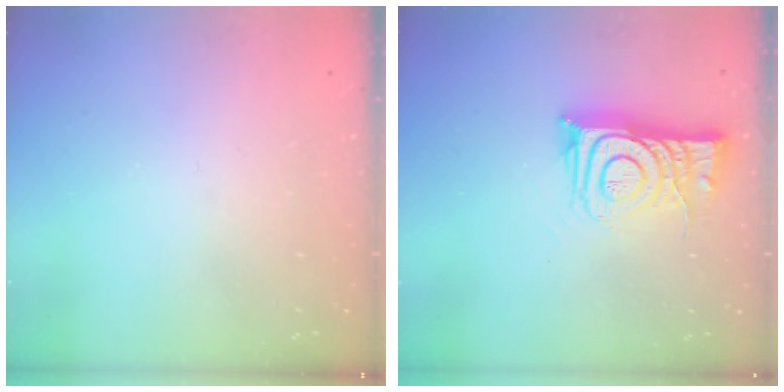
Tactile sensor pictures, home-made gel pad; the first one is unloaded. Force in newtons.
{"total": 11.4, "press": 11.3, "slide": 0.9}